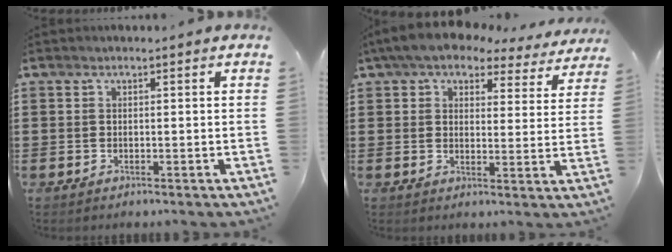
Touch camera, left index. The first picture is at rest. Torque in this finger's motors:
{"motor_torque": [2.14, 0.00, 1.05, 0.21]}